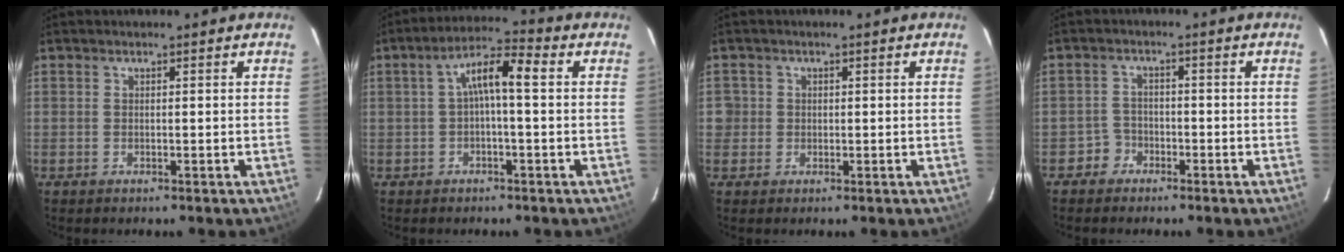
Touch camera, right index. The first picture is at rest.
{"total": 6.4, "force": [0.3, 1.4, 6.3], "torque": [-0.121, 0.023, 0.004]}
{"total": 2.6, "force": [-0.4, 2.5, 0.2], "torque": [0.000, 0.008, -0.005]}
{"total": 3.0, "force": [-2.0, 2.1, -0.4], "torque": [0.005, 0.013, -0.038]}